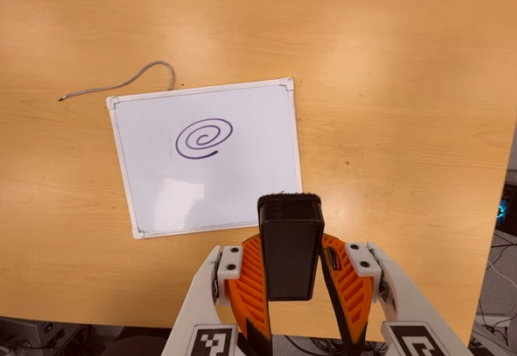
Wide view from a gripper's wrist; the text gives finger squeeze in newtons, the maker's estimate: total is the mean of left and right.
{"total": 6.0, "left": 4.9, "right": 7.2}